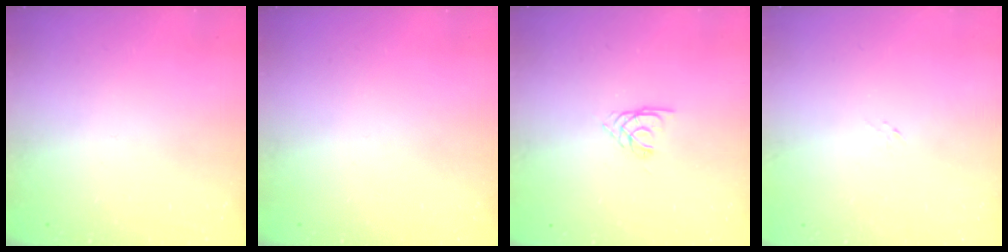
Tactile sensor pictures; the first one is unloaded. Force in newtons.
{"total": 0.0}
{"total": 1.7, "press": 1.7, "slide": 0.4}
{"total": 0.0}